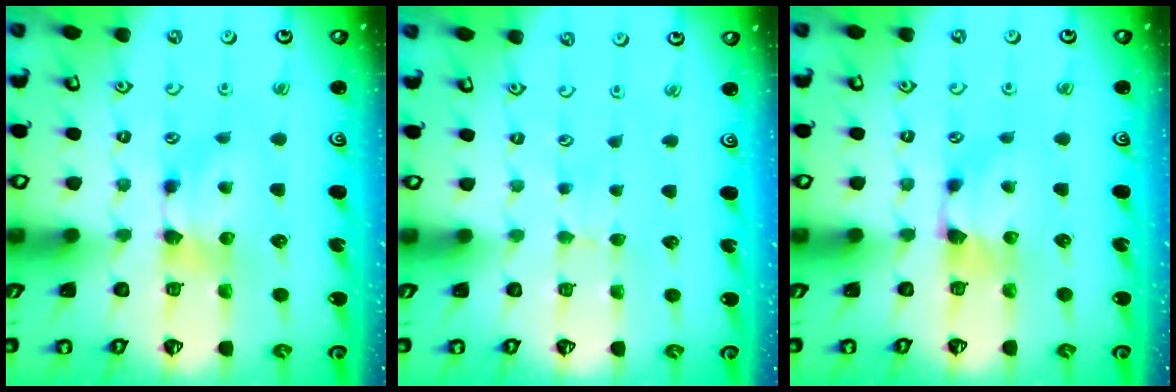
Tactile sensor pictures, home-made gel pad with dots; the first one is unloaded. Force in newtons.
{"total": 2.7, "press": 2.7, "slide": 0.4}
{"total": 0.9, "press": 0.2, "slide": 0.9}